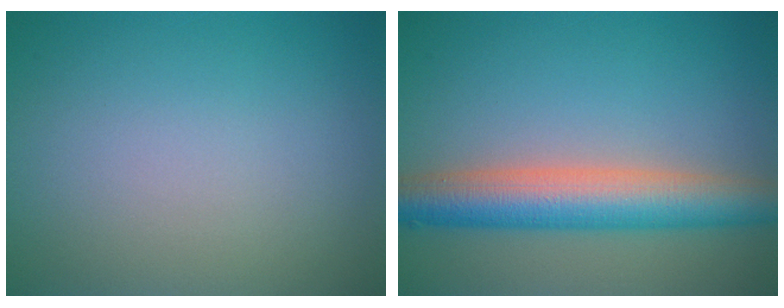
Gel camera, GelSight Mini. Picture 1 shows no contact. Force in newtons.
{"total": 7.1, "press": 7.1, "slide": 0.2}